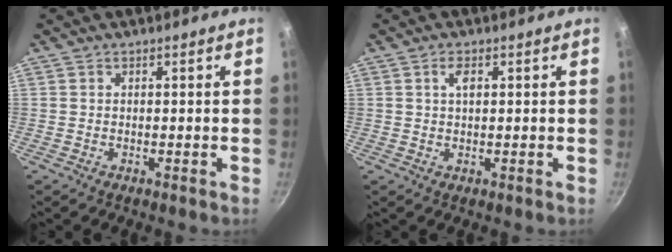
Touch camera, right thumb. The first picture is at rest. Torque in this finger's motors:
{"motor_torque": [-0.24, -0.42, 0.42, 0.18, -0.02]}